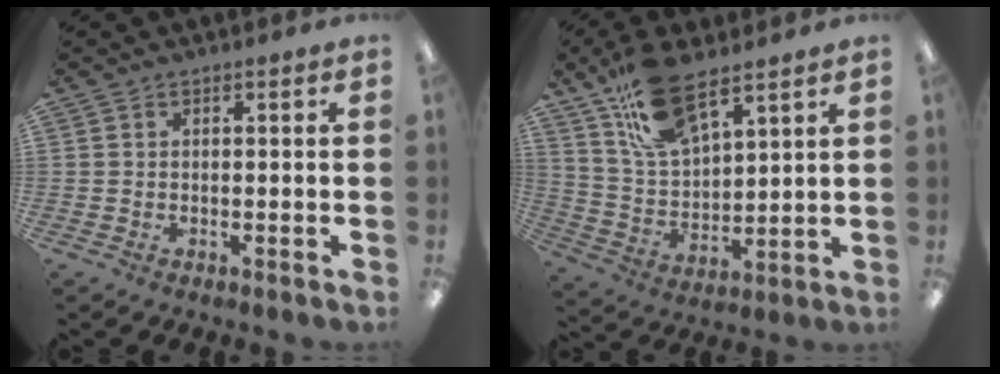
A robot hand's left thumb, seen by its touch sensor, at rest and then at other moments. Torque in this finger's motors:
{"motor_torque": [0.36, 0.47, -0.14, -0.23, 0.07]}